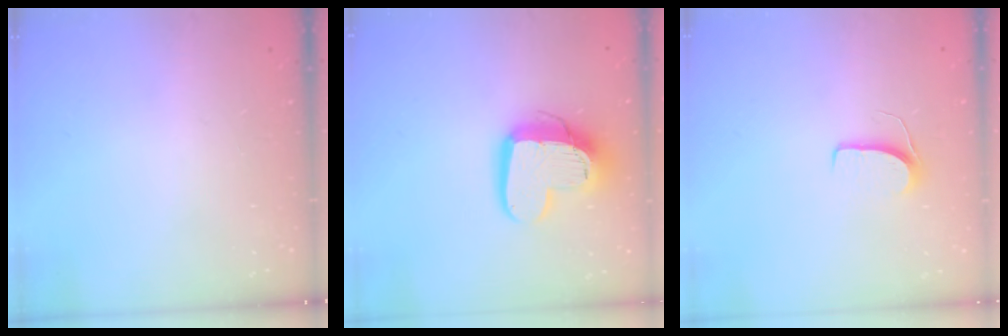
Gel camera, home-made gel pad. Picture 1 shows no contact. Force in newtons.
{"total": 15.4, "press": 15.4, "slide": 1.6}
{"total": 6.2, "press": 6.2, "slide": 0.5}